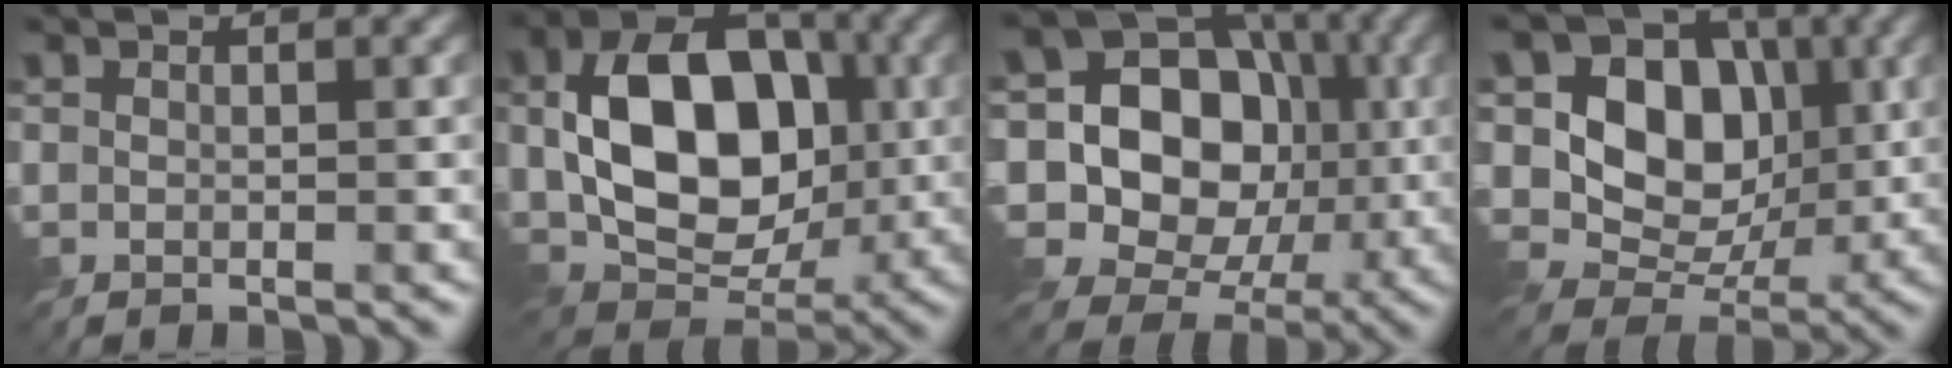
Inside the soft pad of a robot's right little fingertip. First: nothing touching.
{"total": 10.9, "force": [0.2, 7.6, 7.8], "torque": [-0.136, 0.001, 0.006]}
{"total": 17.1, "force": [1.0, 14.1, 9.6], "torque": [-0.198, 0.045, 0.000]}
{"total": 9.9, "force": [1.7, 7.8, 5.9], "torque": [-0.109, -0.008, 0.010]}